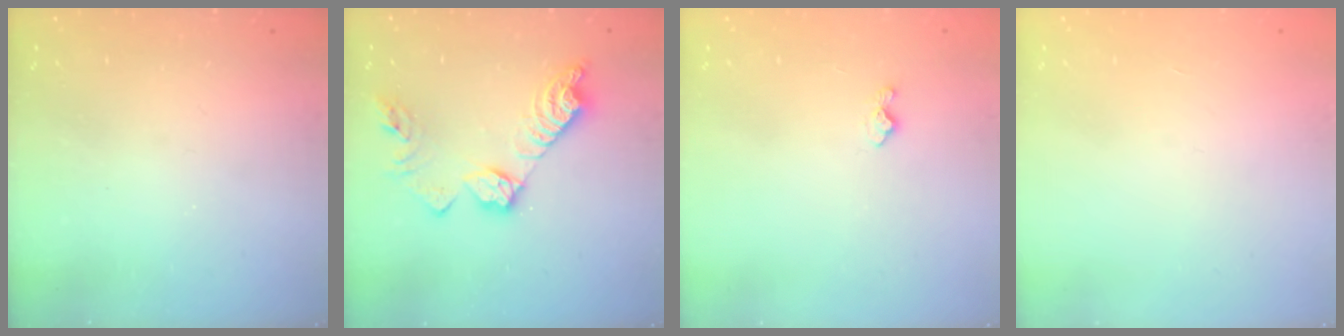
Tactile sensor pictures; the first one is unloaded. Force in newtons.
{"total": 14.7, "press": 14.6, "slide": 1.1}
{"total": 3.5, "press": 3.5, "slide": 0.4}
{"total": 0.0}